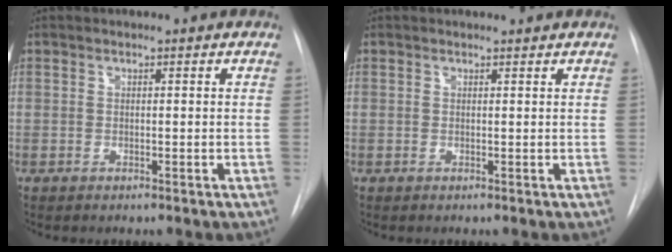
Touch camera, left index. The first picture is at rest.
{"total": 0.7, "force": [0.7, 0.0, -0.1], "torque": [-0.005, 0.001, 0.009]}